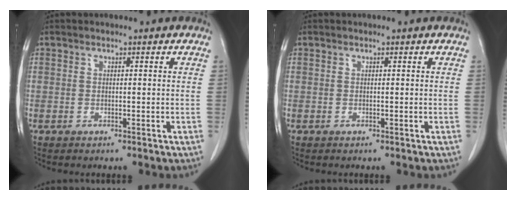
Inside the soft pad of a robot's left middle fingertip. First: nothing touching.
{"total": 0.0}